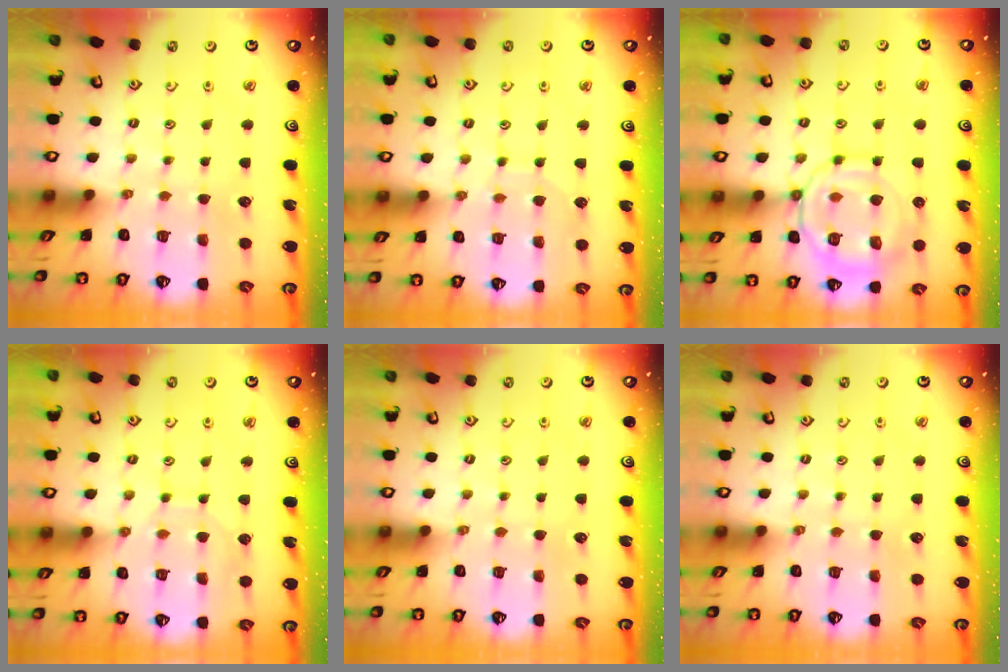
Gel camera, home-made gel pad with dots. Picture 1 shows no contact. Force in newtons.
{"total": 6.8, "press": 6.8, "slide": 0.5}
{"total": 13.0, "press": 13.0, "slide": 1.4}
{"total": 6.3, "press": 6.3, "slide": 0.5}
{"total": 0.0}
{"total": 0.0}